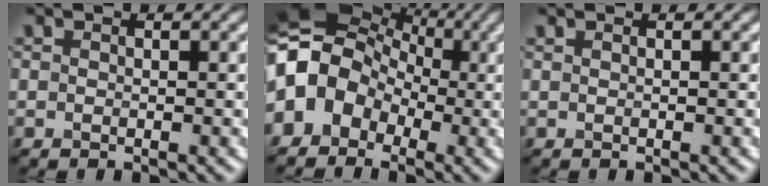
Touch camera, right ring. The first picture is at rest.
{"total": 8.7, "force": [-1.2, 7.1, 4.9], "torque": [-0.104, 0.019, -0.015]}
{"total": 0.0}